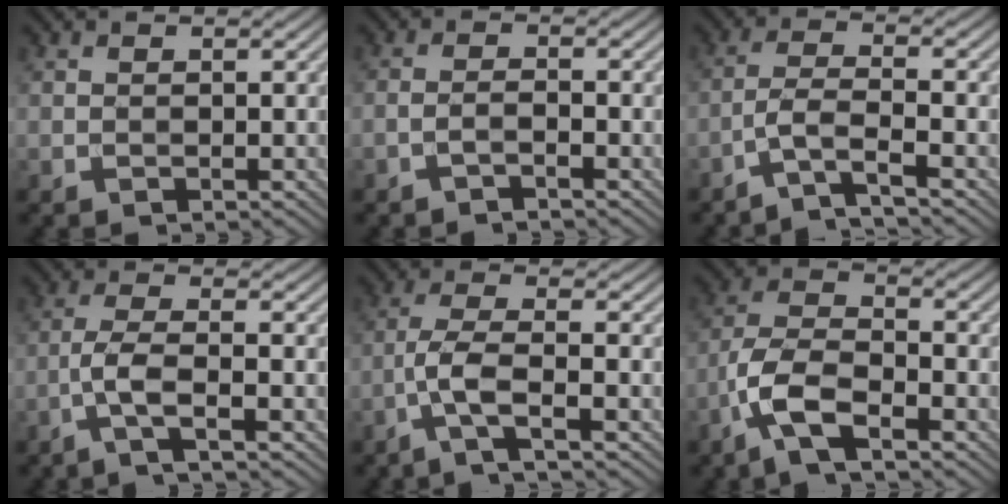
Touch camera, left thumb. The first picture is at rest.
{"total": 1.5, "force": [-1.2, 0.2, 1.0], "torque": [-0.019, 0.007, -0.028]}
{"total": 4.2, "force": [-2.7, 0.6, 3.1], "torque": [-0.058, 0.010, -0.075]}
{"total": 3.7, "force": [-1.7, 0.4, 3.3], "torque": [-0.071, 0.010, -0.050]}
{"total": 4.5, "force": [-2.1, 0.6, 3.9], "torque": [-0.083, 0.008, -0.059]}
{"total": 7.3, "force": [-4.2, 2.6, 5.3], "torque": [-0.114, 0.004, -0.099]}